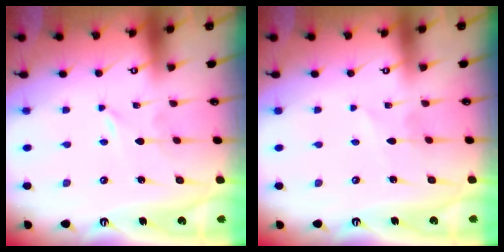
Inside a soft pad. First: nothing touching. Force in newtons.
{"total": 2.6, "press": 2.6, "slide": 0.3}